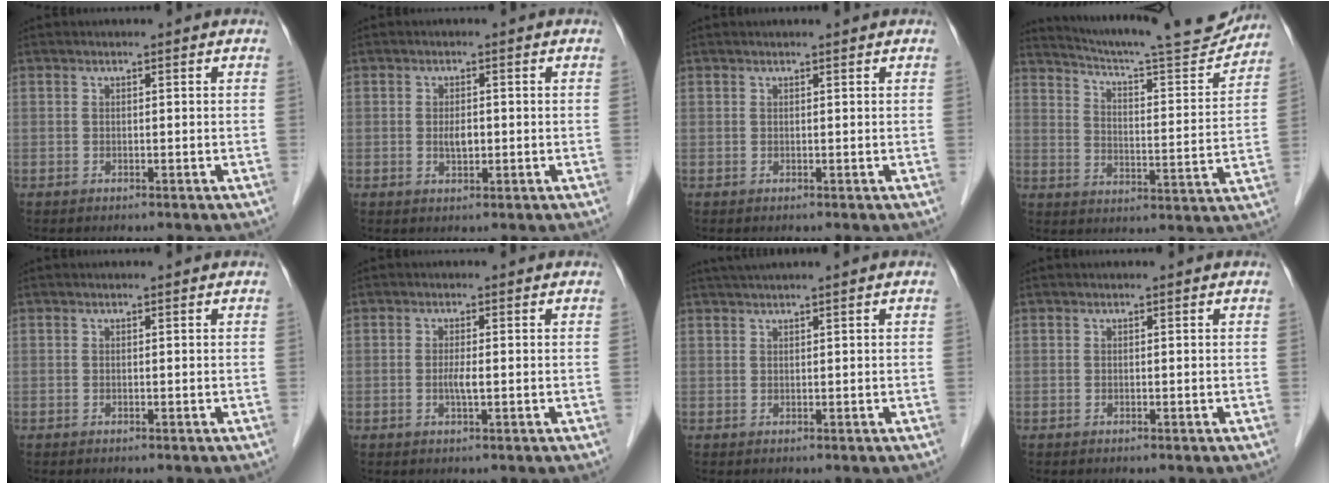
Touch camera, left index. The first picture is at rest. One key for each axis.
{"total": 2.1, "fx": -0.3, "fy": 1.0, "fz": 1.8, "tx": -0.036, "ty": -0.001, "tz": -0.002}
{"total": 1.0, "fx": 0.9, "fy": -0.1, "fz": 0.3, "tx": -0.007, "ty": 0.006, "tz": 0.014}
{"total": 19.0, "fx": 18.0, "fy": 0.9, "fz": 6.0, "tx": -0.100, "ty": -0.043, "tz": 0.244}
{"total": 0.0}
{"total": 1.8, "fx": -0.3, "fy": 0.1, "fz": 1.8, "tx": -0.039, "ty": -0.003, "tz": -0.005}
{"total": 2.5, "fx": 2.0, "fy": -0.7, "fz": 1.4, "tx": -0.027, "ty": 0.017, "tz": 0.043}
{"total": 0.0}